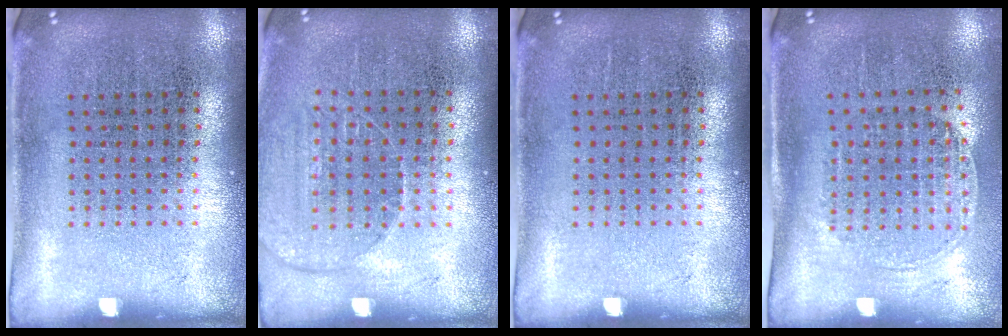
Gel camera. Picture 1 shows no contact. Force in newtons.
{"total": 1.4, "press": 1.3, "slide": 0.3}
{"total": 0.0}
{"total": 1.4, "press": 1.2, "slide": 0.8}